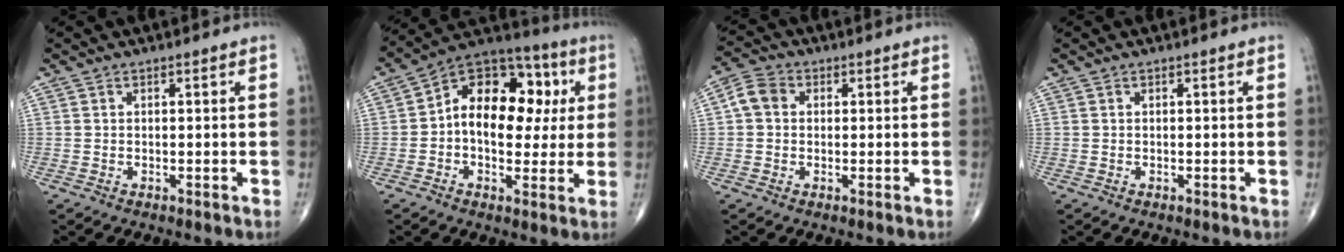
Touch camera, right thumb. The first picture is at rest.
{"total": 17.7, "force": [2.0, 11.4, 13.3], "torque": [-0.152, 0.031, 0.020]}
{"total": 4.6, "force": [0.5, 3.8, 2.6], "torque": [-0.045, 0.014, 0.003]}
{"total": 0.0}